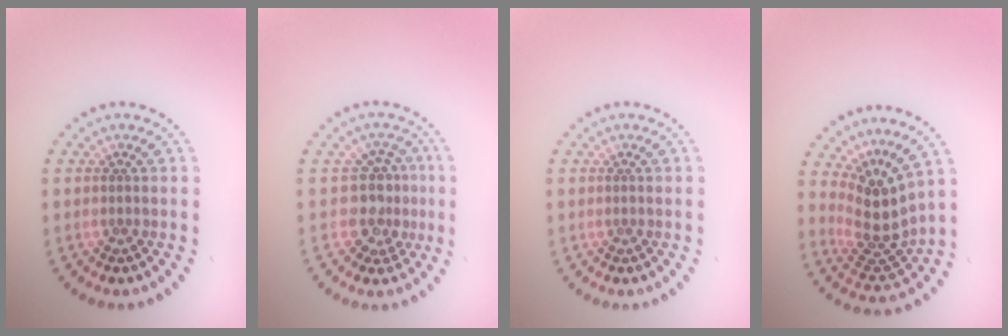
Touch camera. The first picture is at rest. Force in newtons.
{"total": 3.2, "press": 2.5, "slide": 2.0}
{"total": 0.0}
{"total": 4.1, "press": 2.9, "slide": 3.0}